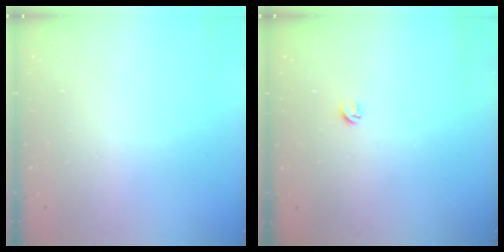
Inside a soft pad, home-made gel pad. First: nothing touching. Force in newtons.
{"total": 4.3, "press": 4.3, "slide": 0.4}